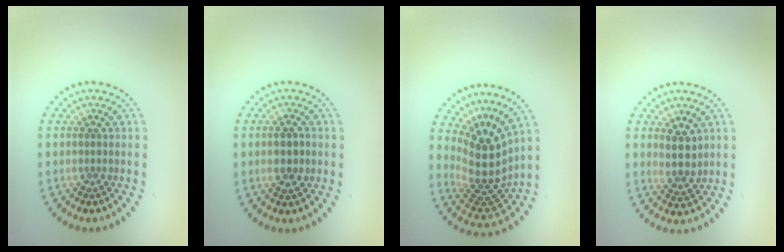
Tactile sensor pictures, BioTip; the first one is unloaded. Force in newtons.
{"total": 2.1, "press": 2.1, "slide": 0.1}
{"total": 5.0, "press": 3.6, "slide": 3.4}
{"total": 2.6, "press": 2.3, "slide": 1.2}